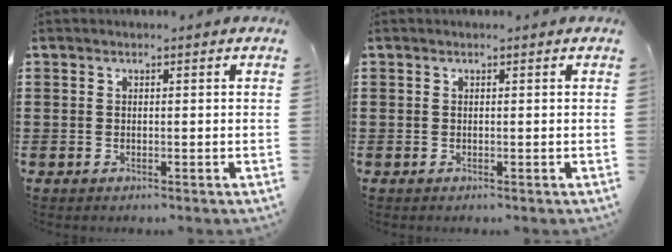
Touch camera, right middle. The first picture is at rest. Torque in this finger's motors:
{"motor_torque": [-0.53, 0.15, -0.18, -0.04]}